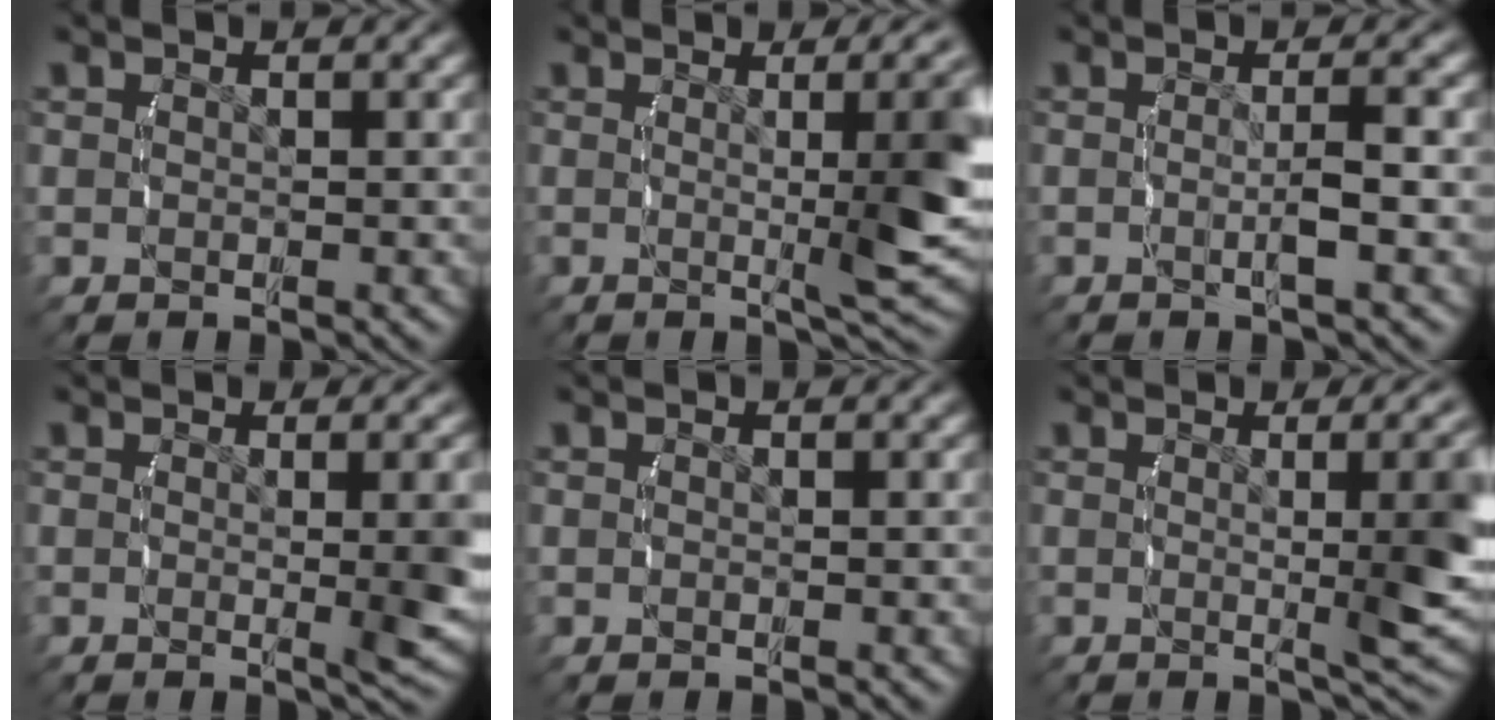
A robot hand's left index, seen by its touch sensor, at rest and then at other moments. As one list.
[{"total": 8.2, "force": [1.1, 1.6, 8.0], "torque": [-0.088, 0.007, 0.012]}, {"total": 2.1, "force": [-0.4, -0.4, 2.1], "torque": [-0.032, 0.000, -0.007]}, {"total": 4.1, "force": [0.0, 0.2, 4.1], "torque": [-0.050, -0.006, 0.000]}, {"total": 0.0}, {"total": 7.0, "force": [0.6, 1.2, 6.8], "torque": [-0.074, 0.005, 0.005]}]